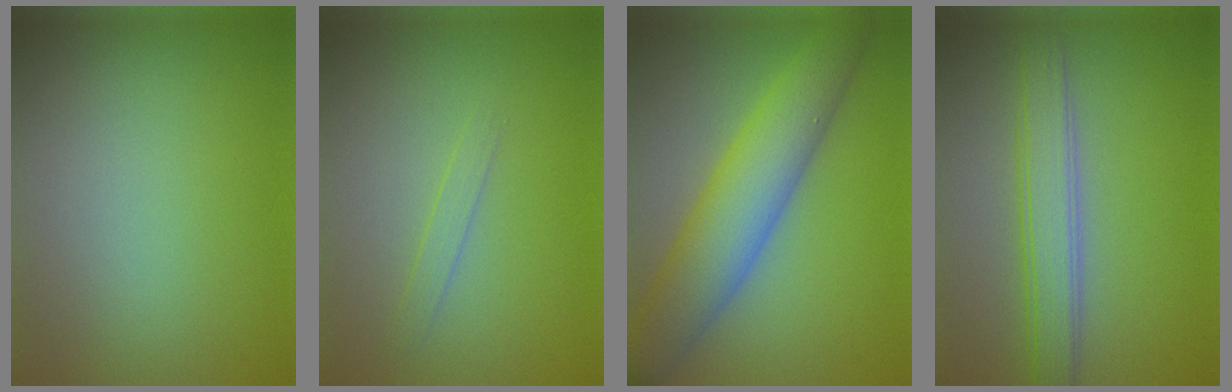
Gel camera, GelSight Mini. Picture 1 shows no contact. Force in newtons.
{"total": 1.0, "press": 1.0, "slide": 0.0}
{"total": 7.2, "press": 7.2, "slide": 0.3}
{"total": 3.9, "press": 3.9, "slide": 0.3}